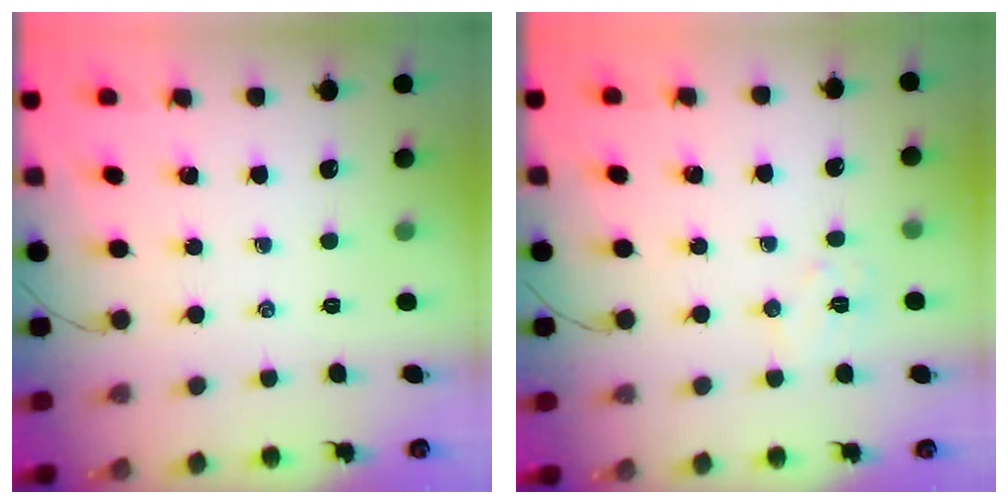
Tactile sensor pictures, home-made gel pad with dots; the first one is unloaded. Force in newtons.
{"total": 6.0, "press": 6.0, "slide": 0.7}